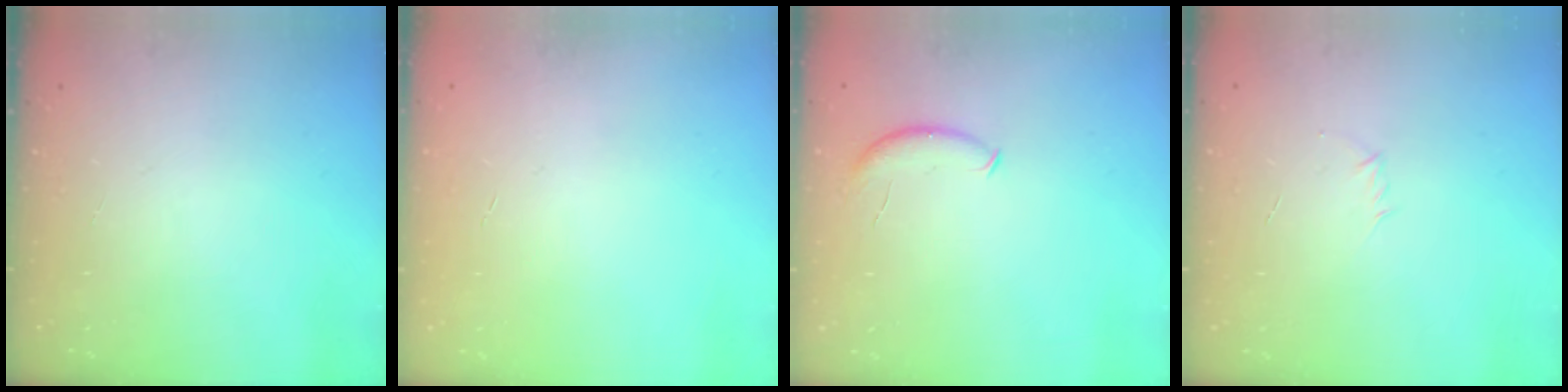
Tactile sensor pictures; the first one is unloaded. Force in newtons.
{"total": 0.0}
{"total": 6.8, "press": 6.8, "slide": 0.6}
{"total": 2.9, "press": 2.8, "slide": 0.8}